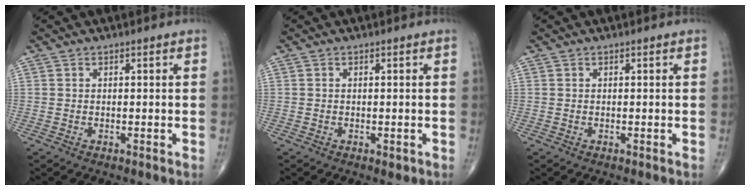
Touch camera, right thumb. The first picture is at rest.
{"total": 0.9, "force": [-0.3, 0.5, 0.7], "torque": [-0.005, -0.002, -0.003]}
{"total": 0.0}